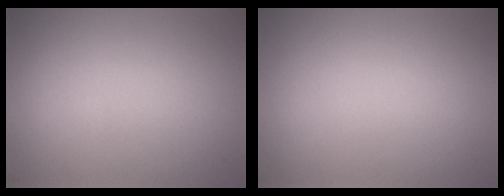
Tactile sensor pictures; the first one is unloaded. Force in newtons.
{"total": 0.0}